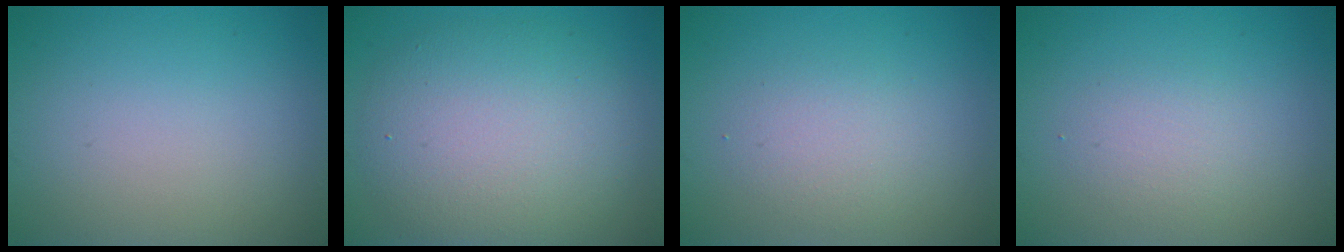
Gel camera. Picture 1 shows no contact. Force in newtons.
{"total": 7.8, "press": 7.8, "slide": 0.3}
{"total": 2.2, "press": 2.2, "slide": 0.0}
{"total": 1.8, "press": 1.8, "slide": 0.0}